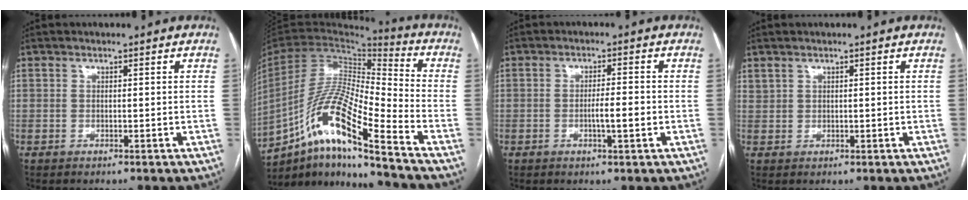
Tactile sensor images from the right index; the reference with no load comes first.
{"total": 17.8, "force": [-11.3, 0.8, 13.7], "torque": [-0.282, -0.007, -0.207]}
{"total": 3.7, "force": [-0.9, 0.3, 3.6], "torque": [-0.061, -0.001, -0.014]}
{"total": 1.2, "force": [1.0, 0.5, 0.3], "torque": [-0.007, 0.005, 0.023]}